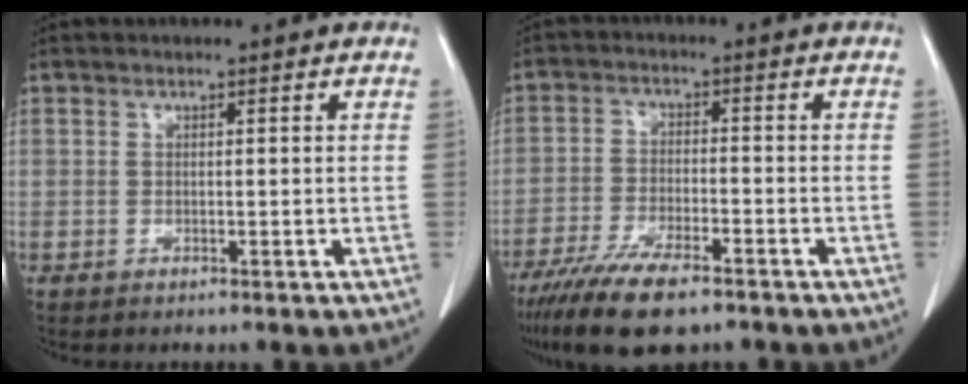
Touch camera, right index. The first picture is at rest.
{"total": 10.5, "force": [-7.7, 2.7, 6.6], "torque": [-0.117, -0.020, -0.132]}